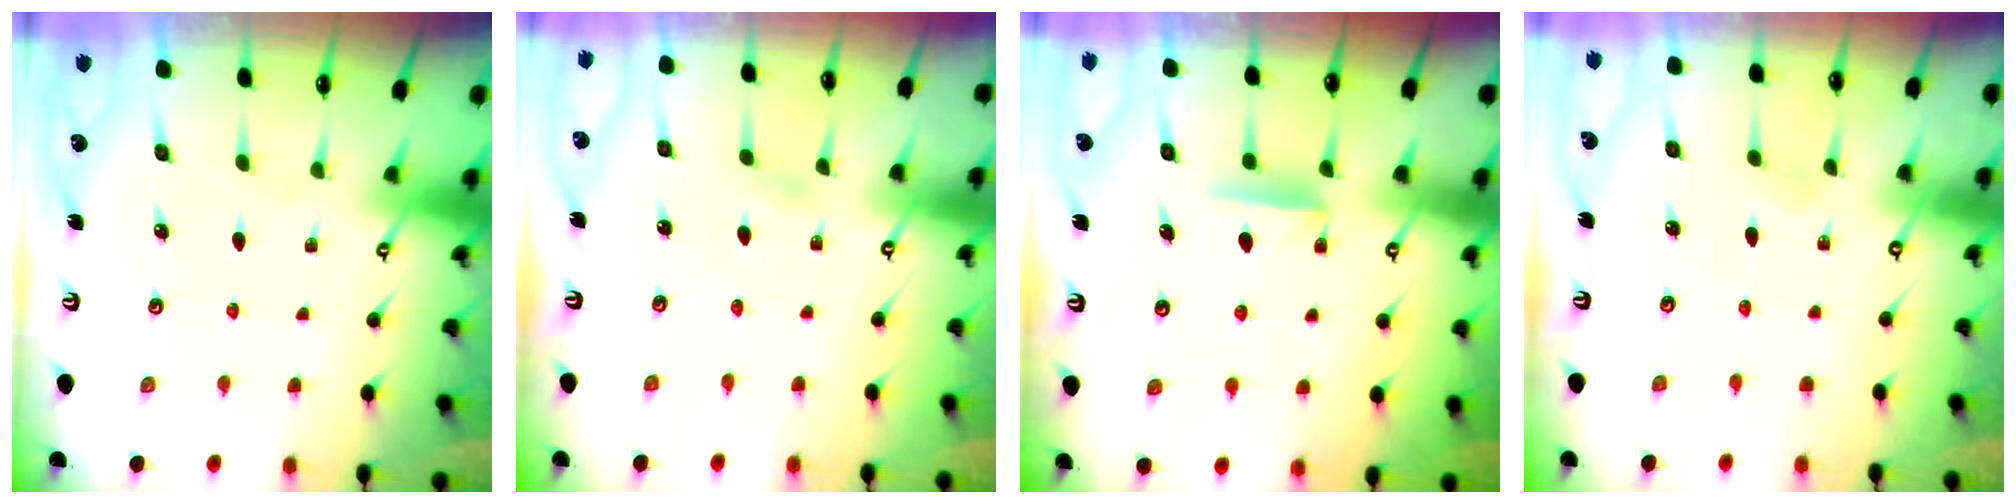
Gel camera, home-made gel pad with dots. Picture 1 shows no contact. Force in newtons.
{"total": 2.3, "press": 2.3, "slide": 0.3}
{"total": 5.4, "press": 5.4, "slide": 0.7}
{"total": 1.9, "press": 1.9, "slide": 0.2}